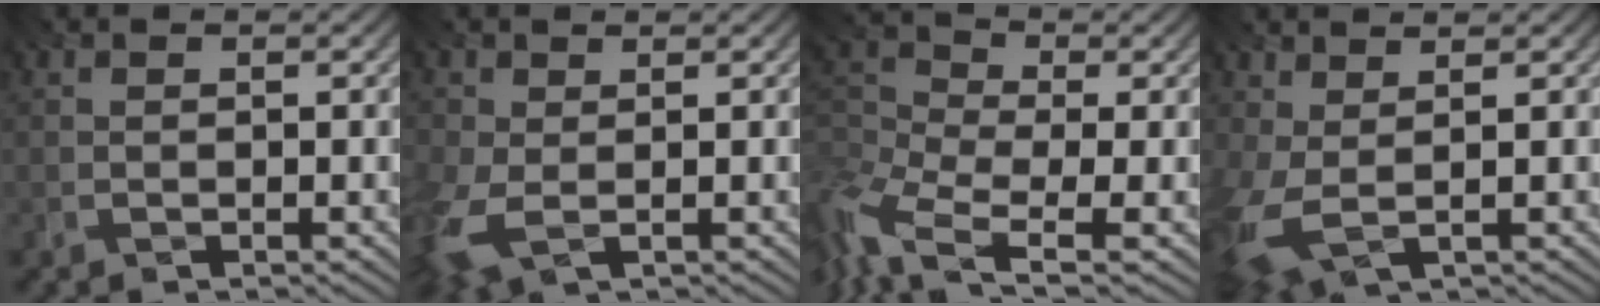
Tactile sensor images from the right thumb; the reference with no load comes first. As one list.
[{"total": 5.2, "force": [-0.5, 3.5, 3.8], "torque": [-0.113, -0.011, -0.011]}, {"total": 9.6, "force": [-5.1, 4.3, 7.0], "torque": [-0.184, -0.015, -0.103]}, {"total": 5.6, "force": [0.7, 3.0, 4.7], "torque": [-0.140, -0.001, 0.014]}]